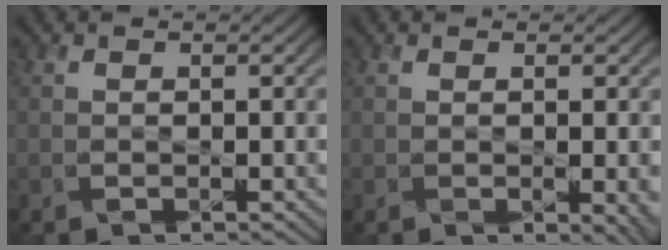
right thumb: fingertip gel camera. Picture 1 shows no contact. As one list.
[{"total": 3.4, "force": [-0.6, 1.2, 3.1], "torque": [-0.038, -0.010, 0.003]}]